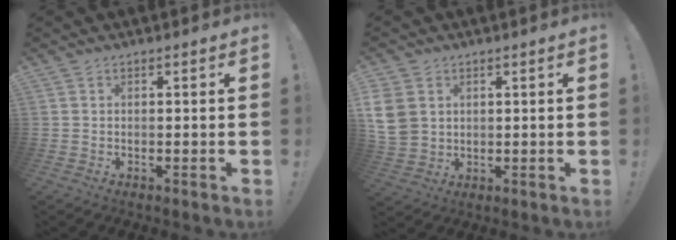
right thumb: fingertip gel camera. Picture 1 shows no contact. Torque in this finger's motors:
{"motor_torque": [-0.11, 0.66, 0.83, 0.13, 0.01]}